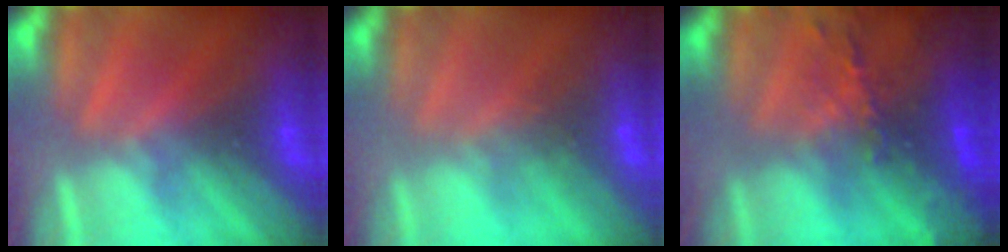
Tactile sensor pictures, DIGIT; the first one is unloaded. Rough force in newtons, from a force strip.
{"total": 2.7}
{"total": 8.2}